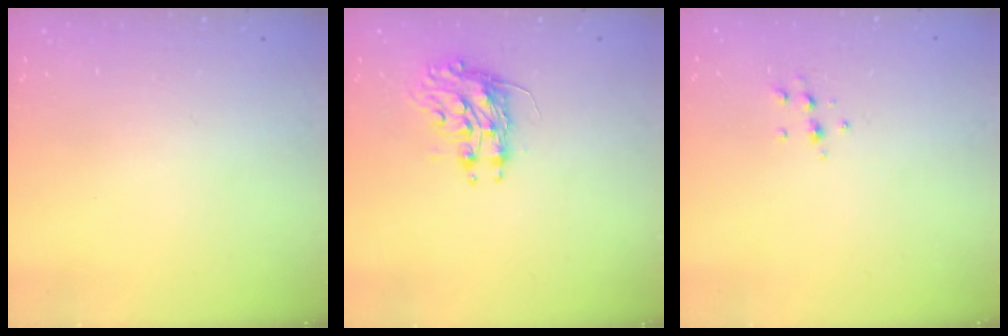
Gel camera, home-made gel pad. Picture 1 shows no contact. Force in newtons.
{"total": 8.7, "press": 8.7, "slide": 0.5}
{"total": 5.8, "press": 5.7, "slide": 1.2}